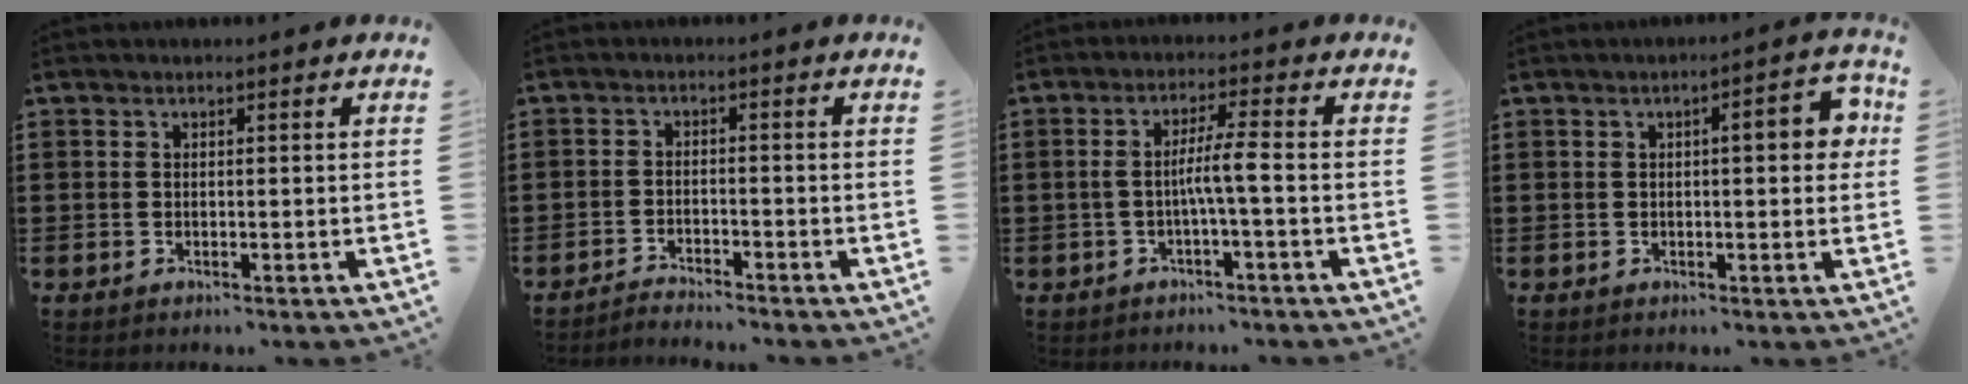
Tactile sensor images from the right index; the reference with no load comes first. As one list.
[{"total": 2.4, "force": [-2.4, 0.0, -0.1], "torque": [-0.006, 0.002, -0.051]}, {"total": 4.6, "force": [-0.9, -0.1, 4.5], "torque": [-0.083, -0.003, -0.021]}, {"total": 5.3, "force": [0.8, 1.4, 5.0], "torque": [-0.063, -0.001, 0.003]}]